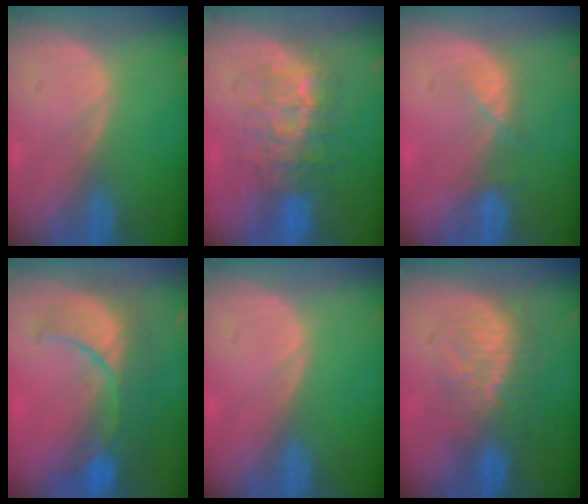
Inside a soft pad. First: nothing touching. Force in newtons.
{"total": 8.4, "press": 8.0, "slide": 2.6}
{"total": 2.6, "press": 2.5, "slide": 0.8}
{"total": 9.7, "press": 8.9, "slide": 3.7}
{"total": 0.0}
{"total": 8.0, "press": 7.8, "slide": 1.5}